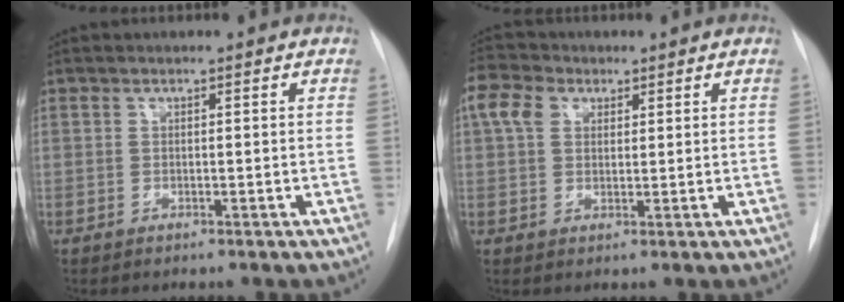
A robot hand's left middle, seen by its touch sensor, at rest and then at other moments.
{"total": 5.1, "force": [2.2, 3.7, 2.6], "torque": [-0.069, 0.023, 0.042]}